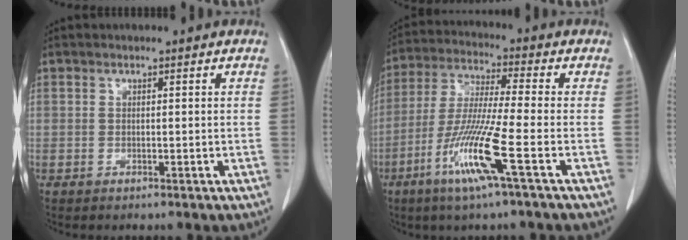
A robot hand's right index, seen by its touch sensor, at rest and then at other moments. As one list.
[{"total": 12.0, "force": [-5.2, -0.9, 10.8], "torque": [-0.219, -0.022, -0.106]}]